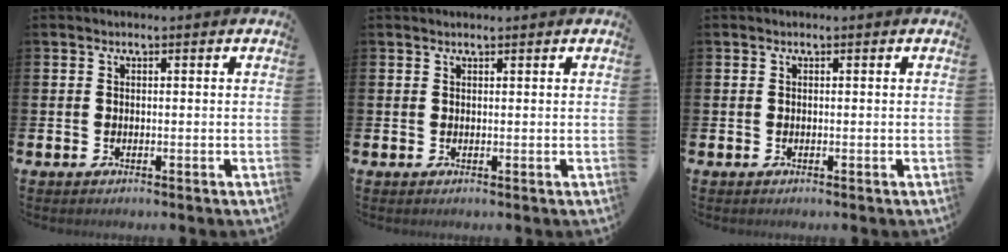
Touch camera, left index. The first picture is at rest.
{"total": 0.6, "force": [0.6, 0.0, 0.1], "torque": [0.005, -0.003, 0.010]}
{"total": 0.0}